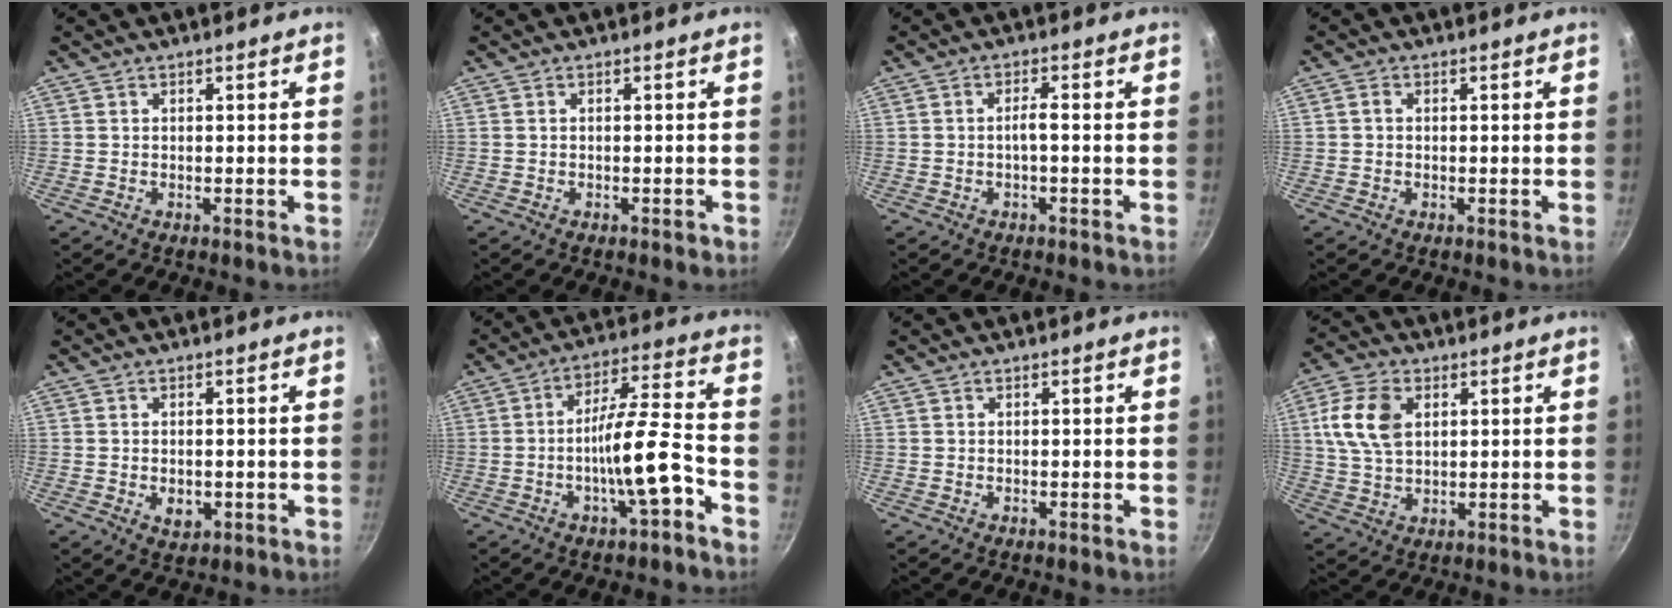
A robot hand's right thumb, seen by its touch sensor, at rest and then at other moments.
{"total": 0.9, "force": [-0.4, 0.4, 0.7], "torque": [-0.007, 0.007, -0.004]}
{"total": 2.0, "force": [-0.7, 0.2, 1.9], "torque": [-0.041, 0.013, -0.014]}
{"total": 1.1, "force": [0.0, 0.9, 0.6], "torque": [-0.012, 0.006, -0.001]}
{"total": 3.3, "force": [-0.6, 2.2, 2.4], "torque": [-0.036, -0.004, -0.004]}
{"total": 12.0, "force": [-5.0, 2.4, 10.6], "torque": [-0.166, 0.044, -0.084]}
{"total": 0.0}
{"total": 10.6, "force": [2.7, 6.9, 7.6], "torque": [-0.140, 0.004, 0.049]}